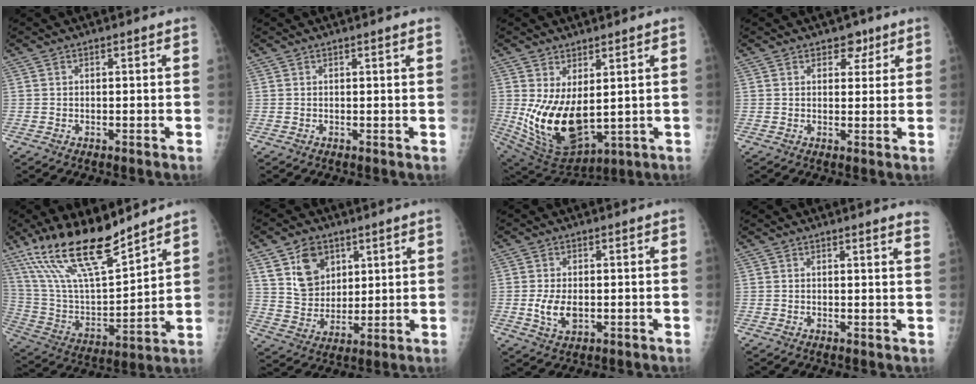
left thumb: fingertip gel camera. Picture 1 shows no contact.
{"total": 1.0, "force": [0.7, -0.2, 0.6], "torque": [-0.018, -0.002, 0.014]}
{"total": 13.9, "force": [1.0, 7.3, 11.8], "torque": [-0.199, -0.035, 0.049]}
{"total": 3.4, "force": [2.2, 2.3, 1.3], "torque": [0.012, -0.013, 0.029]}
{"total": 20.4, "force": [15.2, 5.2, 12.6], "torque": [-0.207, -0.071, 0.290]}
{"total": 10.3, "force": [5.1, 7.4, 5.0], "torque": [-0.065, -0.029, 0.104]}
{"total": 5.2, "force": [-0.7, 3.0, 4.2], "torque": [-0.076, -0.009, -0.009]}
{"total": 4.5, "force": [4.1, -0.1, 1.7], "torque": [-0.019, -0.020, 0.025]}